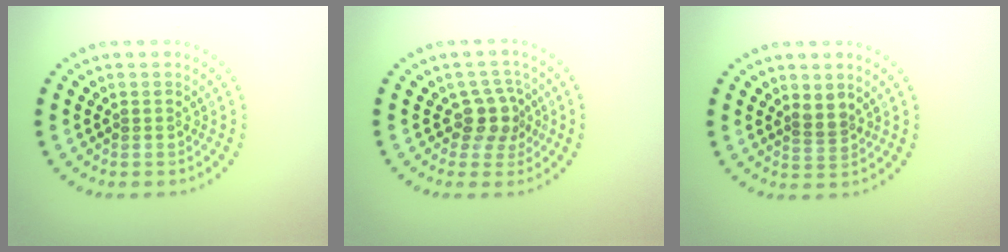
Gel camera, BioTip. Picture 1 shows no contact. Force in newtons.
{"total": 2.7, "press": 2.1, "slide": 1.6}
{"total": 1.5, "press": 0.9, "slide": 1.1}